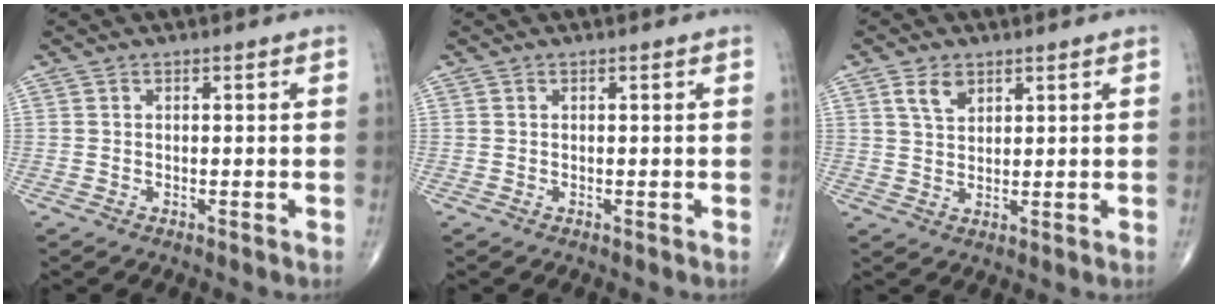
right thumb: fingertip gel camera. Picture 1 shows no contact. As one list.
[{"total": 0.0}, {"total": 4.1, "force": [2.3, 2.5, 2.4], "torque": [-0.035, -0.011, 0.046]}]